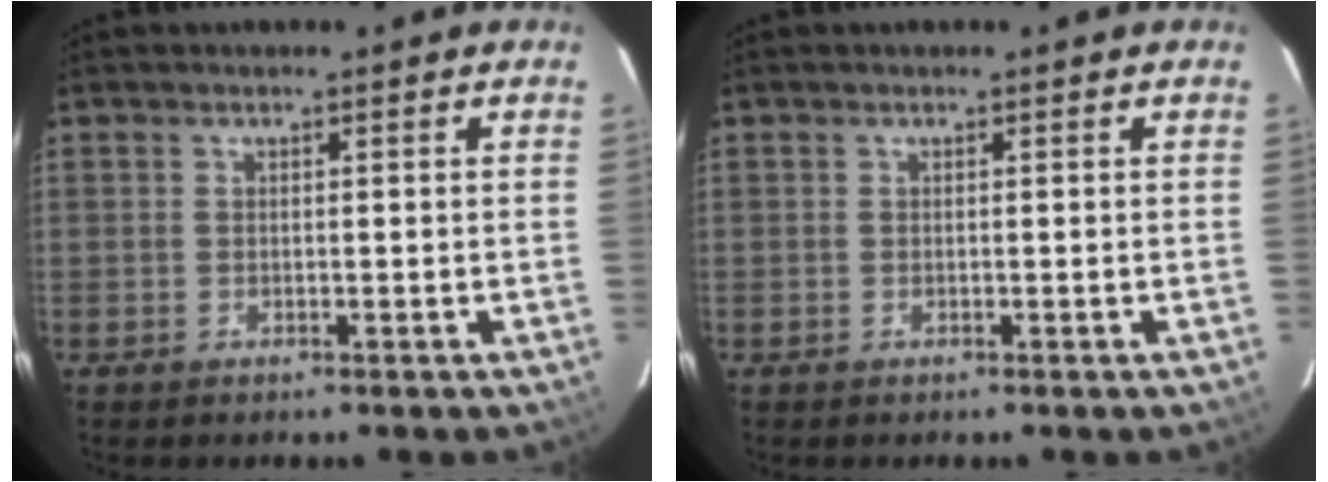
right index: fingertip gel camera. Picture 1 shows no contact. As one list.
[{"total": 0.0}]